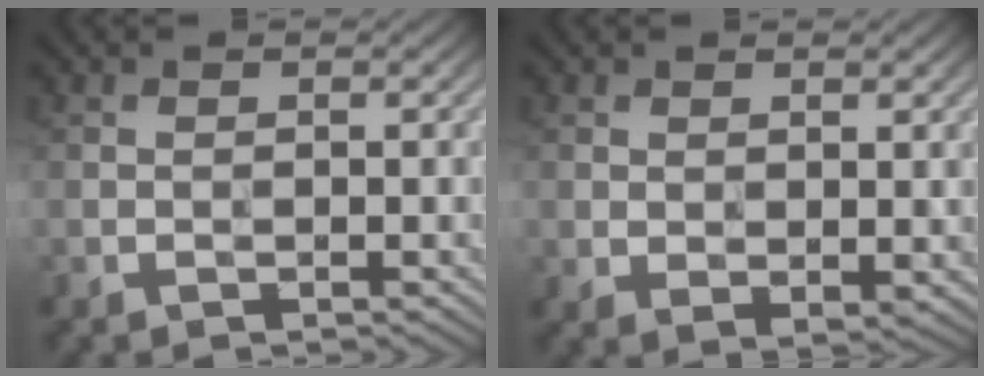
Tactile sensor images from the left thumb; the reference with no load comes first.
{"total": 2.5, "force": [0.9, 1.4, 2.0], "torque": [-0.035, -0.010, 0.021]}